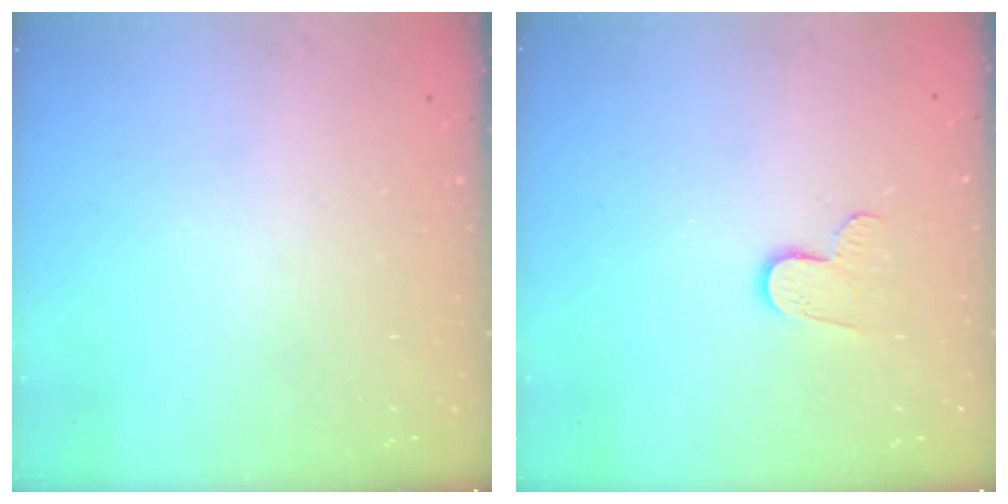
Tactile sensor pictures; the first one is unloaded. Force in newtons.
{"total": 5.9, "press": 5.9, "slide": 0.4}